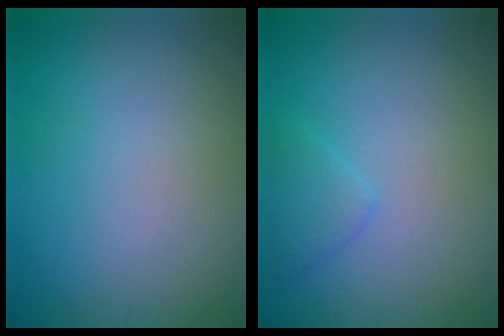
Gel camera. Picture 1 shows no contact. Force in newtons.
{"total": 1.6, "press": 1.6, "slide": 0.1}